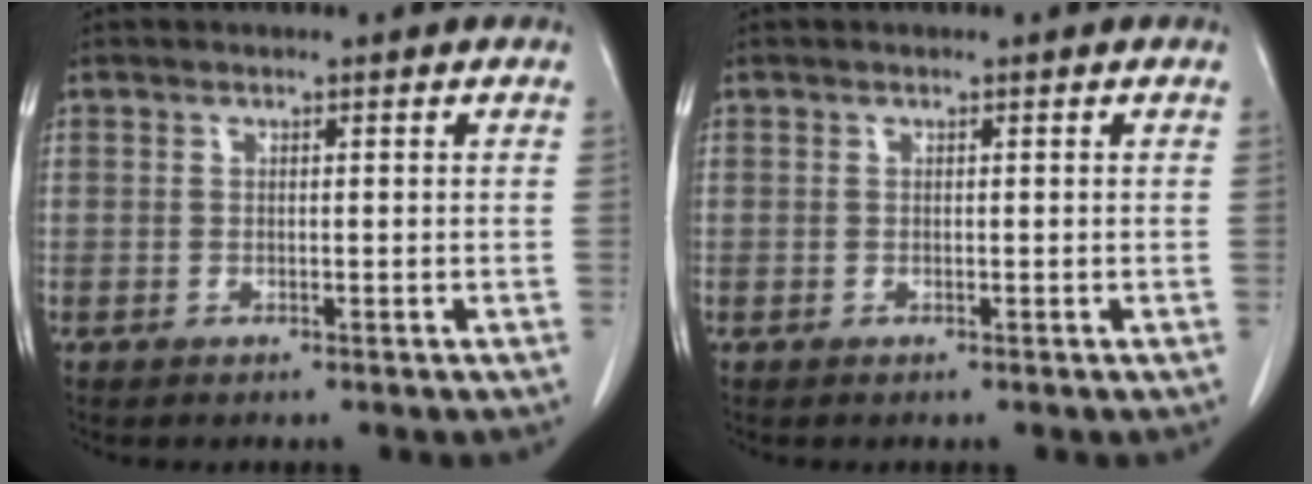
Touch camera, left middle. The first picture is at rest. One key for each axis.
{"total": 0.0}